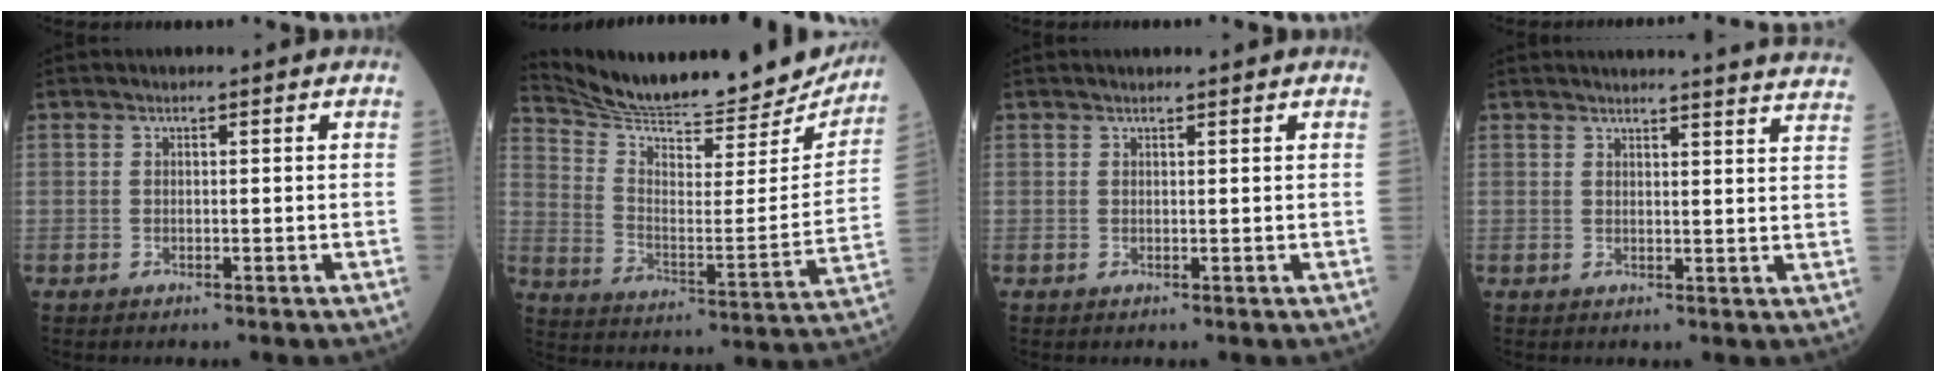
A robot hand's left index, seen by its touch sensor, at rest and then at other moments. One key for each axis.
{"total": 23.8, "fx": 22.6, "fy": 3.7, "fz": 6.5, "tx": -0.110, "ty": -0.072, "tz": 0.313}
{"total": 1.7, "fx": 1.6, "fy": 0.0, "fz": 0.6, "tx": -0.007, "ty": 0.011, "tz": 0.024}
{"total": 16.6, "fx": 16.2, "fy": -0.1, "fz": 3.7, "tx": -0.043, "ty": -0.065, "tz": 0.168}